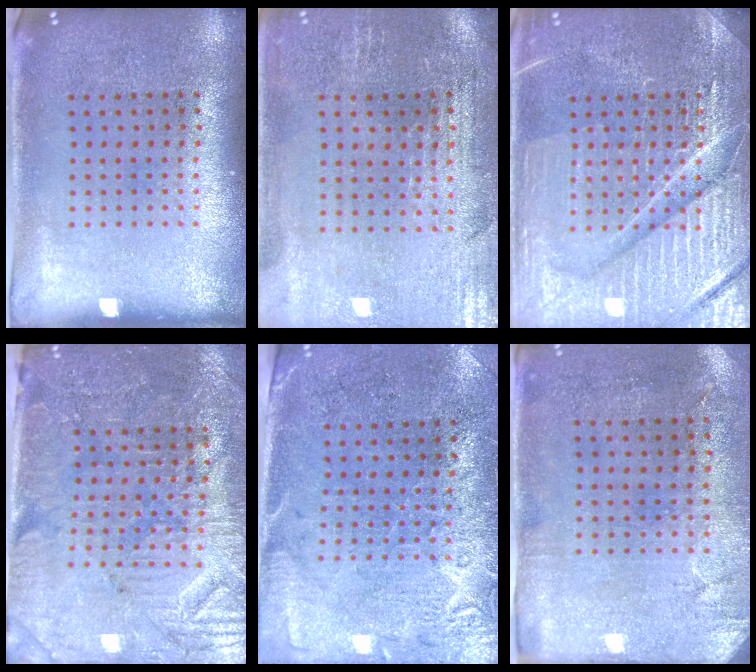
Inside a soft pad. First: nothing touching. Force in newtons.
{"total": 0.8, "press": 0.7, "slide": 0.5}
{"total": 7.6, "press": 7.5, "slide": 1.0}
{"total": 3.7, "press": 3.5, "slide": 1.4}
{"total": 2.7, "press": 2.4, "slide": 1.3}
{"total": 2.9, "press": 2.3, "slide": 1.7}